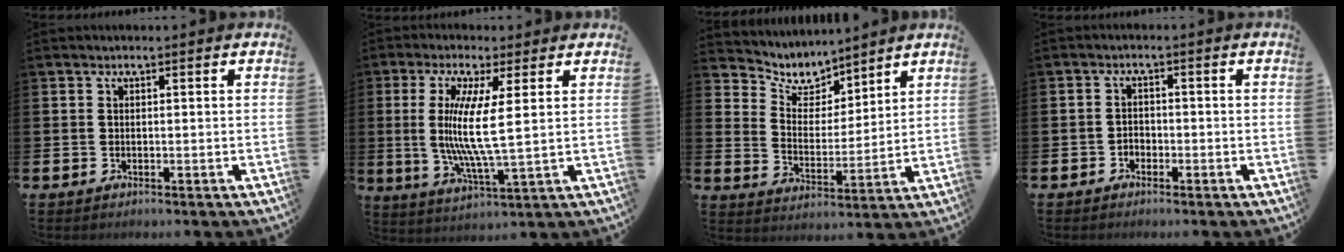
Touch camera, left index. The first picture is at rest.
{"total": 8.8, "force": [2.1, 1.1, 8.5], "torque": [-0.147, -0.015, 0.032]}
{"total": 6.5, "force": [5.9, 2.4, 1.1], "torque": [-0.056, -0.041, 0.103]}
{"total": 1.5, "force": [-1.0, 1.1, 0.1], "torque": [0.001, 0.002, -0.024]}